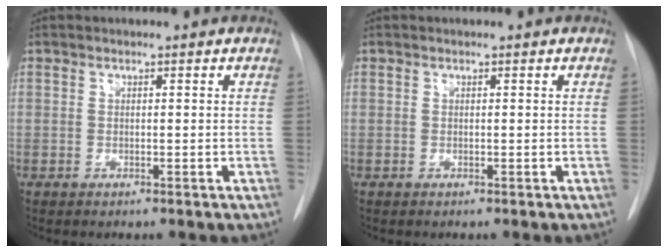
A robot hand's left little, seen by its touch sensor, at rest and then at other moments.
{"total": 0.0}